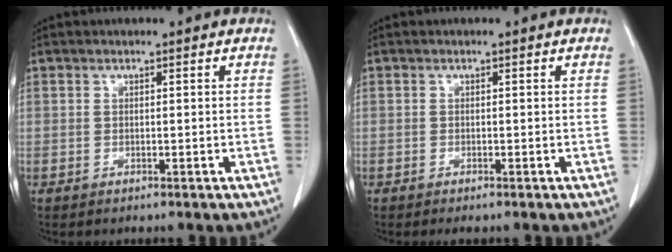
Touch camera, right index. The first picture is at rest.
{"total": 0.6, "force": [-0.5, 0.0, 0.4], "torque": [-0.010, -0.002, -0.007]}